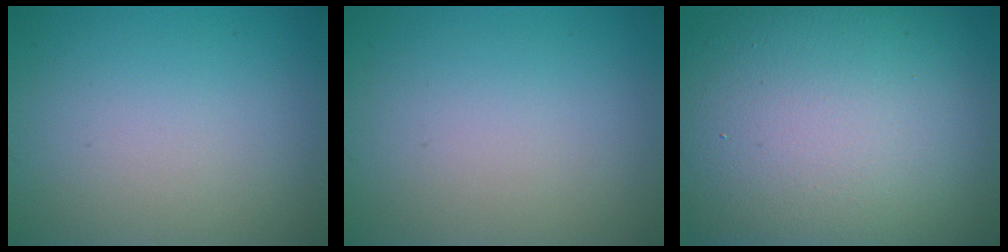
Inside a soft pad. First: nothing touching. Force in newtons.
{"total": 0.0}
{"total": 18.0, "press": 18.0, "slide": 0.8}